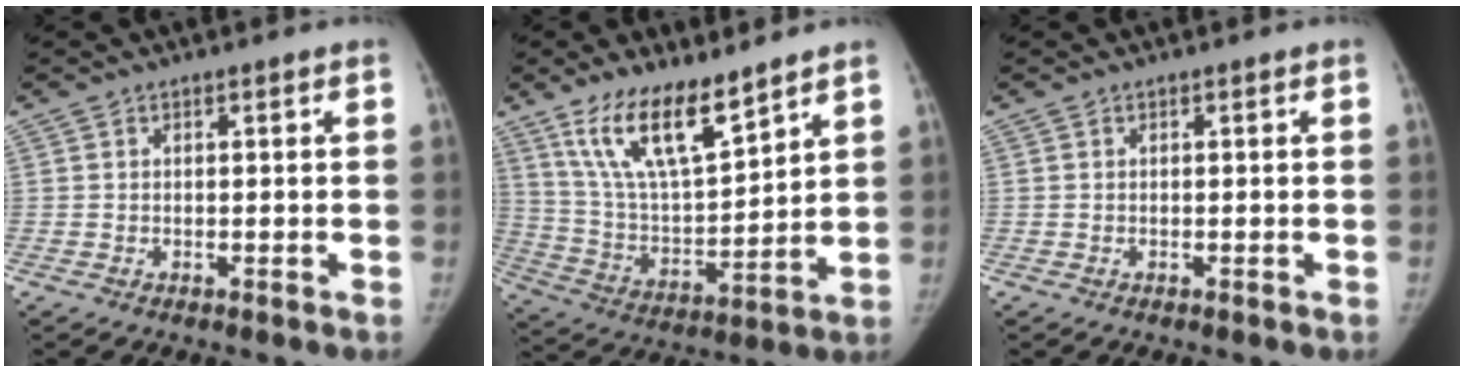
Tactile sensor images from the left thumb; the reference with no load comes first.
{"total": 15.4, "force": [10.6, 4.8, 10.0], "torque": [-0.158, -0.060, 0.213]}
{"total": 0.0}